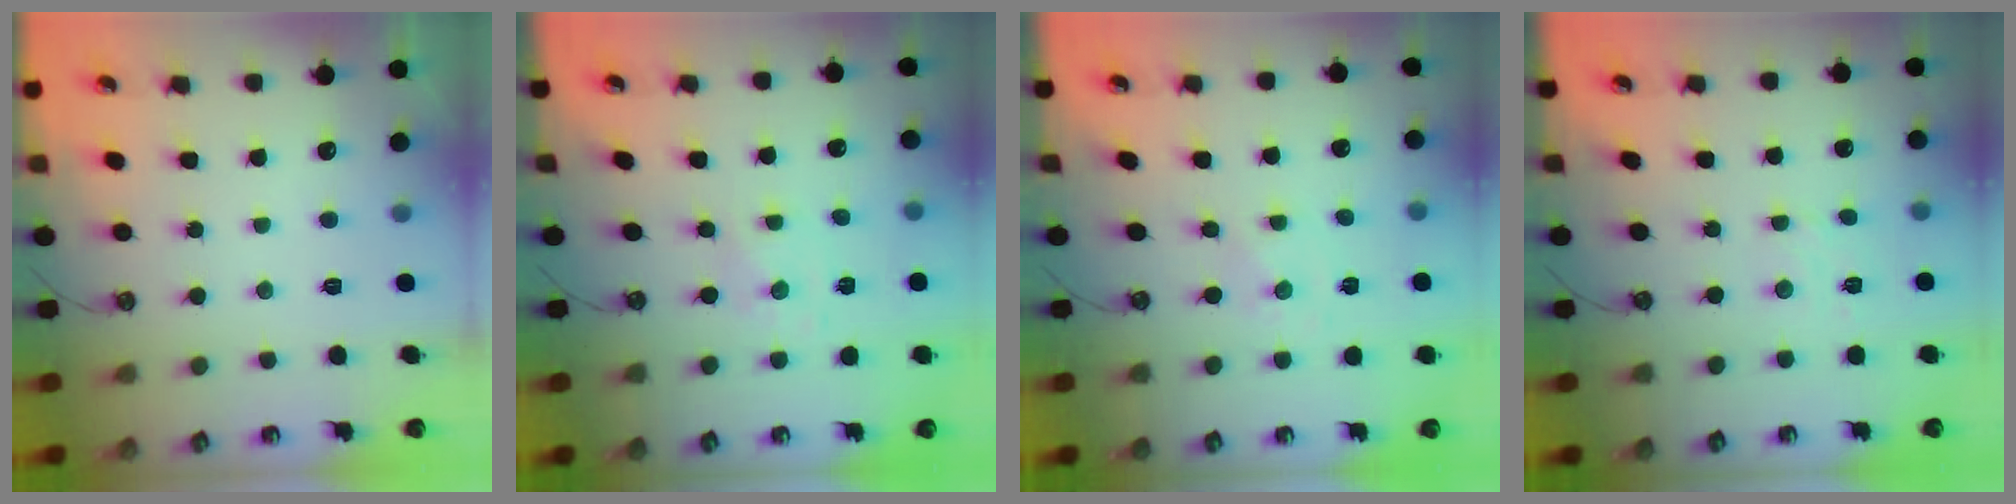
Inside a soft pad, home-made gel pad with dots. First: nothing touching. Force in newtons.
{"total": 0.6, "press": 0.6, "slide": 0.2}
{"total": 0.0}
{"total": 1.5, "press": 1.4, "slide": 0.6}